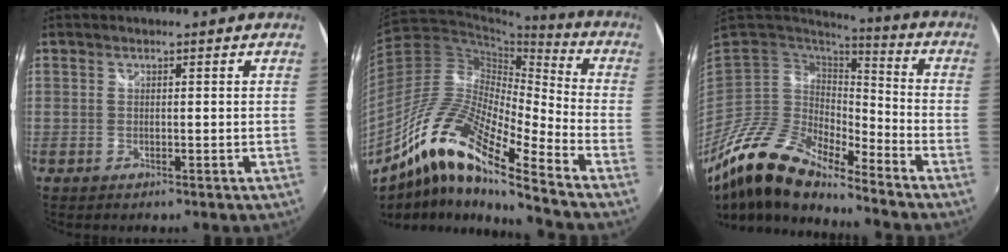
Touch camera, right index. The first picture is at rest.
{"total": 16.9, "force": [-11.2, 2.7, 12.3], "torque": [-0.228, -0.003, -0.232]}
{"total": 16.2, "force": [-13.2, 3.5, 8.7], "torque": [-0.161, -0.025, -0.257]}